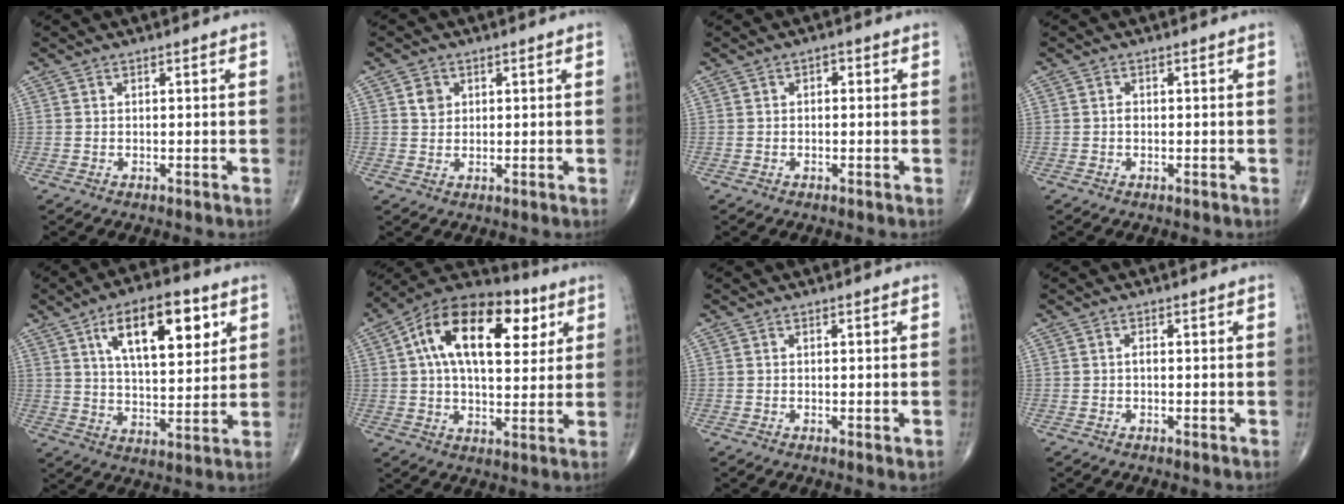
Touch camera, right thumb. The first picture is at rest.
{"total": 2.7, "force": [1.0, 2.3, 1.1], "torque": [-0.009, -0.005, 0.016]}
{"total": 1.3, "force": [0.2, 0.9, 1.0], "torque": [-0.001, 0.005, -0.005]}
{"total": 0.8, "force": [-0.2, 0.6, 0.5], "torque": [-0.004, 0.002, -0.006]}
{"total": 16.5, "force": [7.0, 7.2, 13.1], "torque": [-0.173, -0.024, 0.114]}
{"total": 21.5, "force": [6.7, 11.6, 16.8], "torque": [-0.253, 0.013, 0.099]}
{"total": 1.4, "force": [-0.3, 0.4, 1.3], "torque": [-0.018, -0.004, -0.004]}
{"total": 1.0, "force": [-0.1, 0.4, 0.9], "torque": [-0.014, 0.001, -0.005]}